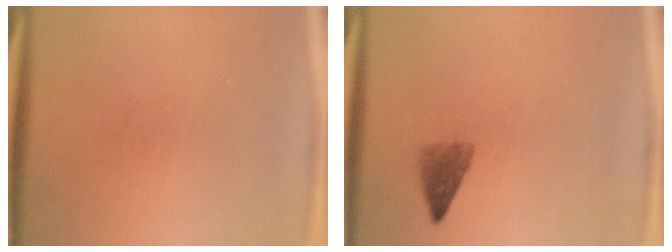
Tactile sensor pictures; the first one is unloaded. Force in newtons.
{"total": 2.4}